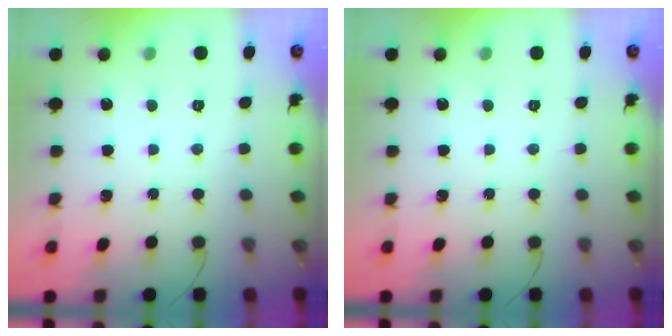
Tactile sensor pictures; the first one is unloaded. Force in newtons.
{"total": 0.0}